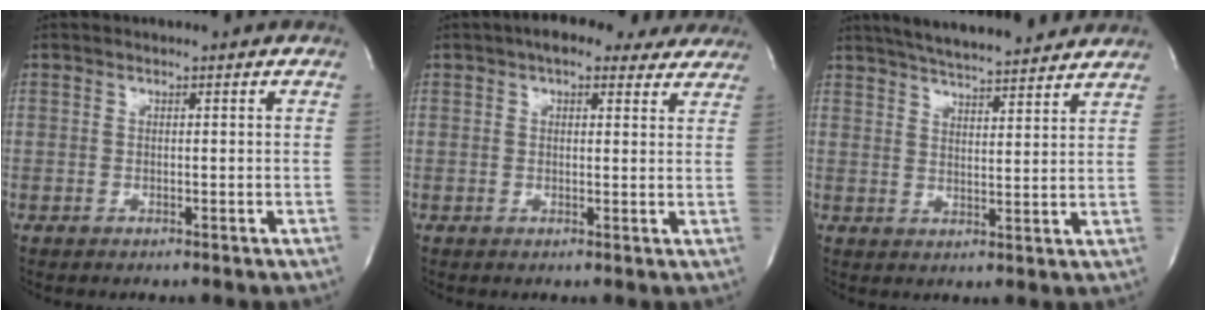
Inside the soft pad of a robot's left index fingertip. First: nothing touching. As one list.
[{"total": 9.7, "force": [7.9, 3.7, 4.3], "torque": [-0.044, 0.027, 0.092]}, {"total": 15.8, "force": [14.2, 1.9, 6.5], "torque": [-0.108, 0.021, 0.203]}]